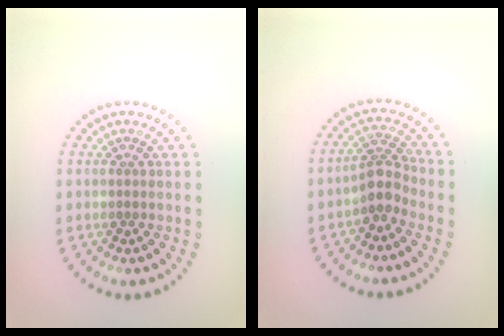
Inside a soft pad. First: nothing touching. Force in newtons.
{"total": 2.7, "press": 2.2, "slide": 1.7}